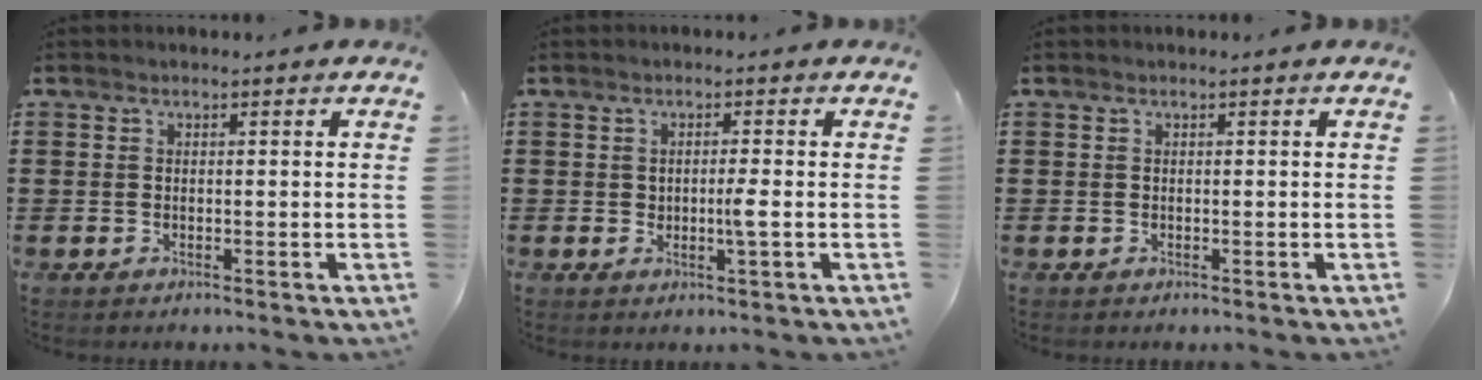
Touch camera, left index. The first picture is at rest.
{"total": 2.2, "force": [-0.2, 0.0, 2.2], "torque": [-0.040, -0.005, -0.005]}
{"total": 0.0}